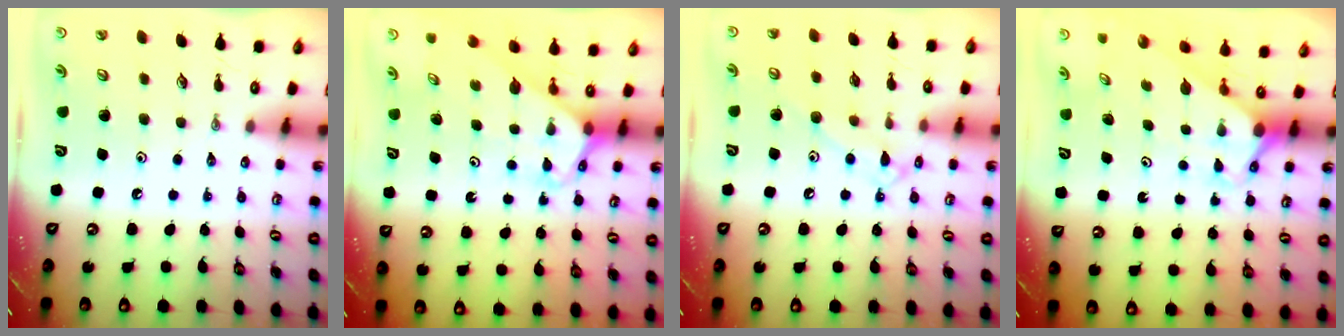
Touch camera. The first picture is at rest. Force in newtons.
{"total": 3.3, "press": 3.3, "slide": 0.2}
{"total": 10.5, "press": 10.4, "slide": 0.7}
{"total": 2.9, "press": 2.9, "slide": 0.0}